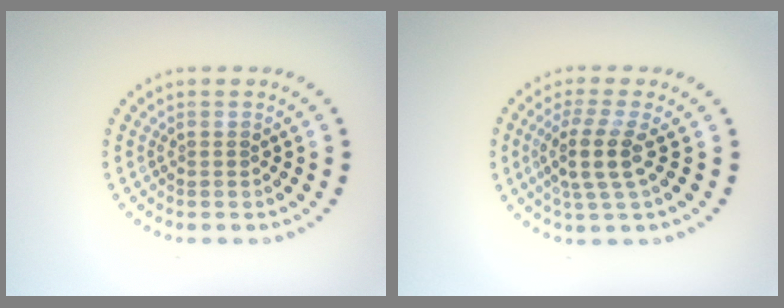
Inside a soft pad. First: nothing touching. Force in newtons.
{"total": 3.5, "press": 2.8, "slide": 2.1}